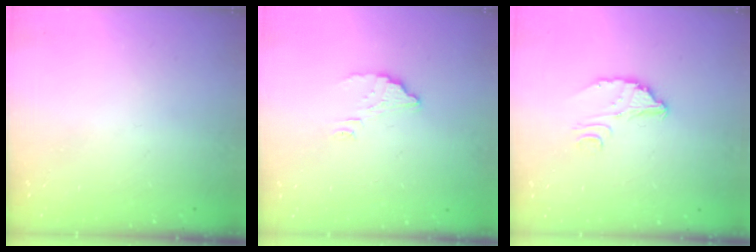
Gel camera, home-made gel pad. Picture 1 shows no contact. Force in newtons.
{"total": 2.5, "press": 2.5, "slide": 0.2}
{"total": 2.9, "press": 2.9, "slide": 0.2}